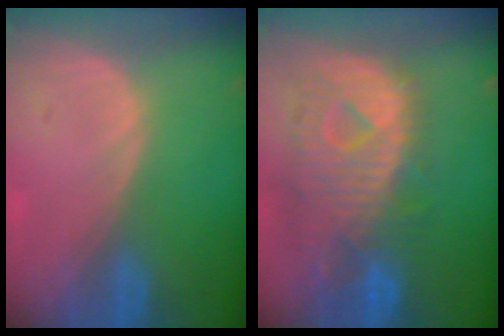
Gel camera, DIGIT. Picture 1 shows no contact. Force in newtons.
{"total": 12.0, "press": 10.3, "slide": 6.0}